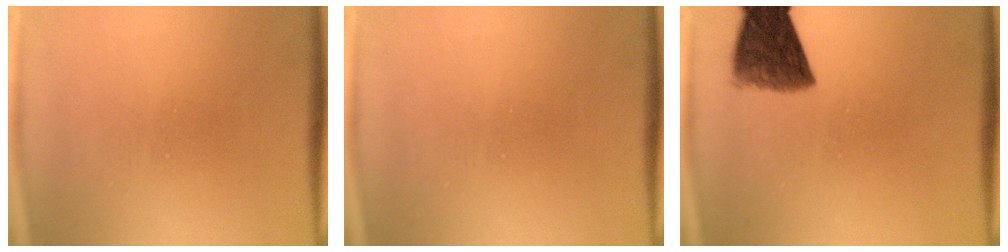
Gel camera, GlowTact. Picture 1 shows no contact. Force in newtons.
{"total": 0.0}
{"total": 9.1}